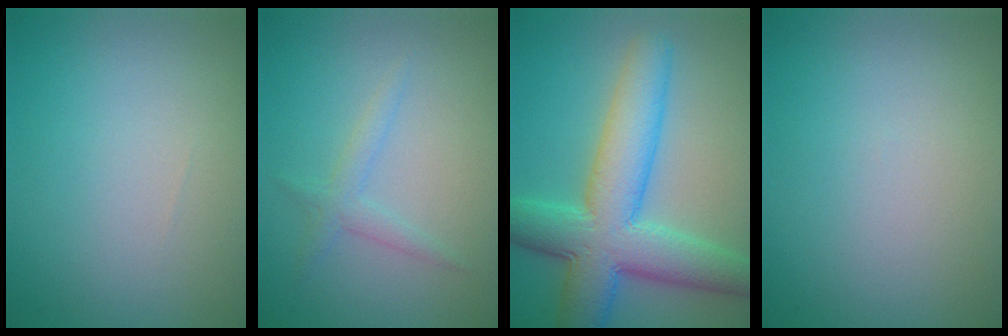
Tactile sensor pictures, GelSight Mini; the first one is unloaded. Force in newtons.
{"total": 1.6, "press": 1.6, "slide": 0.1}
{"total": 9.0, "press": 9.0, "slide": 0.2}
{"total": 0.0}